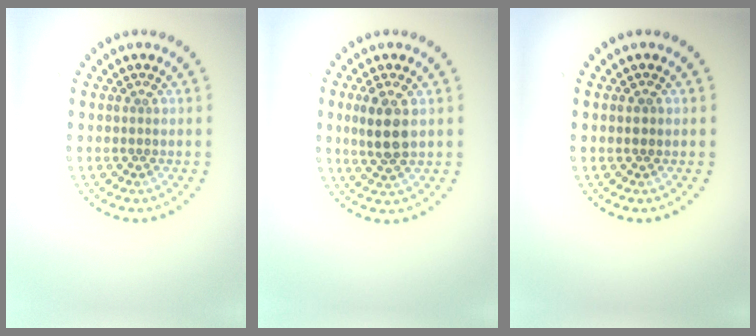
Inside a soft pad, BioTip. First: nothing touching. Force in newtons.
{"total": 3.5, "press": 3.3, "slide": 1.0}
{"total": 0.8, "press": 0.8, "slide": 0.3}